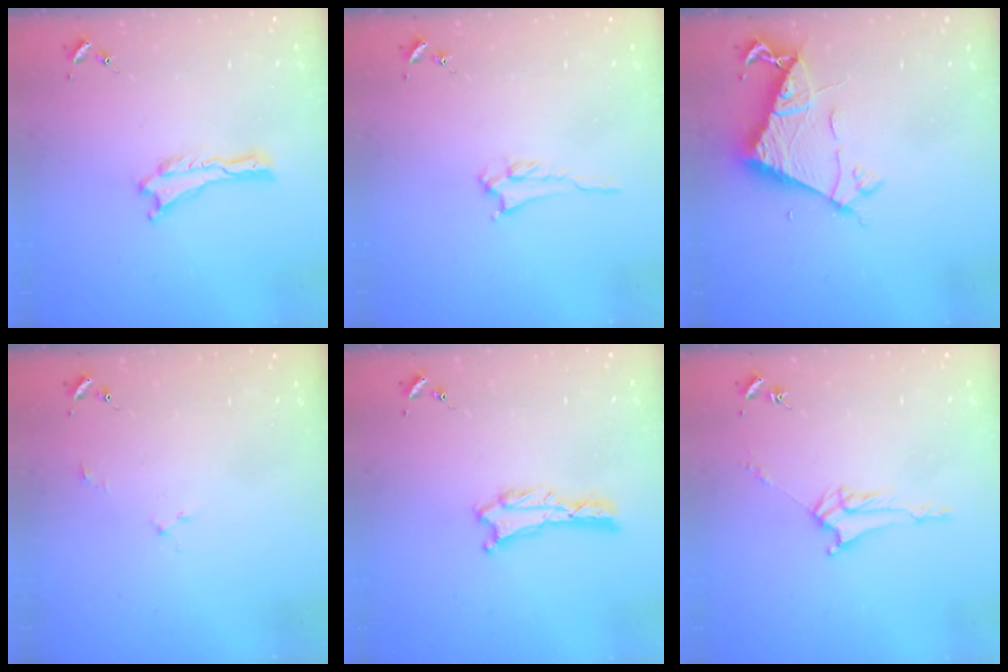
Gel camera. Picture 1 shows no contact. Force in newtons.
{"total": 2.2, "press": 2.2, "slide": 0.3}
{"total": 7.0, "press": 6.9, "slide": 0.6}
{"total": 2.2, "press": 2.2, "slide": 0.2}
{"total": 1.3, "press": 1.2, "slide": 0.1}
{"total": 3.0, "press": 3.0, "slide": 0.3}